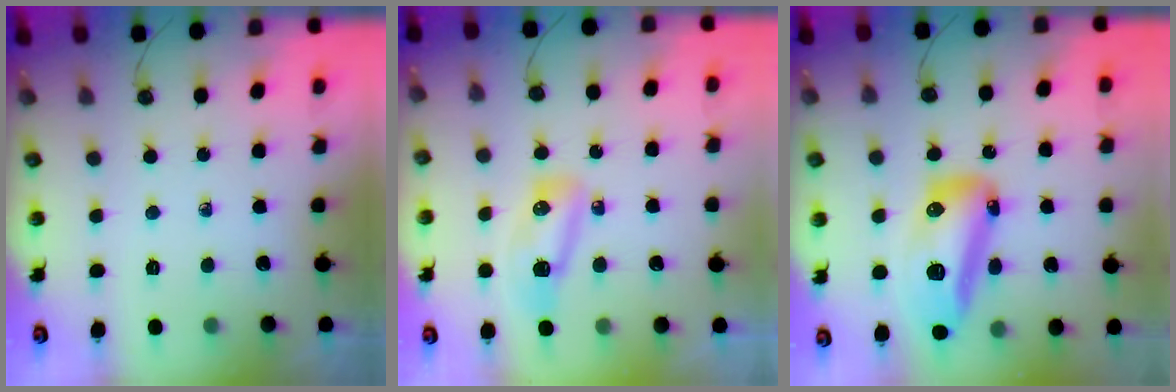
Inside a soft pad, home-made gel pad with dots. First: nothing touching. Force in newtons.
{"total": 8.4, "press": 8.4, "slide": 0.9}
{"total": 23.9, "press": 19.7, "slide": 13.5}